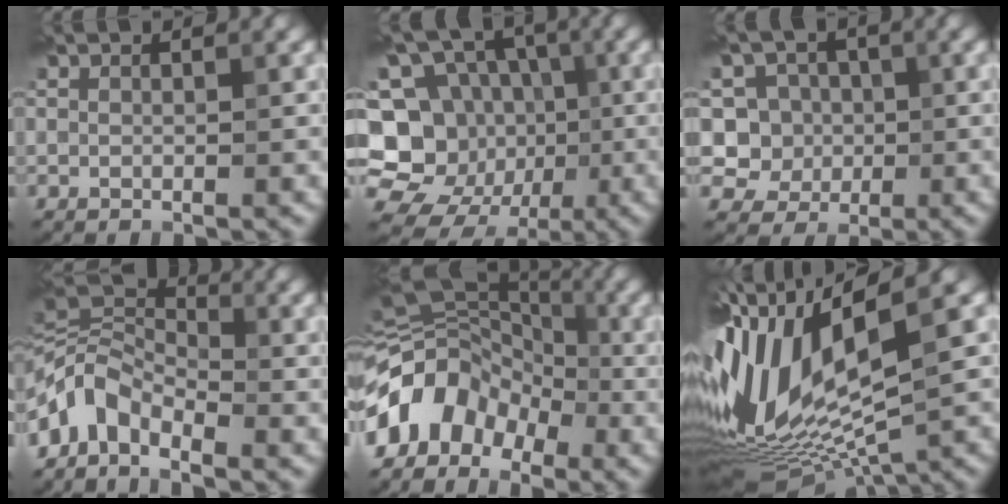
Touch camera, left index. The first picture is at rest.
{"total": 14.4, "force": [-2.1, 13.0, 5.8], "torque": [-0.150, 0.015, -0.041]}
{"total": 5.0, "force": [0.1, 4.7, 1.6], "torque": [-0.010, 0.010, -0.021]}
{"total": 5.3, "force": [-3.4, 3.0, 2.8], "torque": [-0.048, 0.005, -0.086]}
{"total": 8.4, "force": [-4.2, 5.8, 4.5], "torque": [-0.075, 0.009, -0.097]}
{"total": 14.4, "force": [-0.1, 4.8, 13.6], "torque": [-0.301, -0.004, 0.018]}